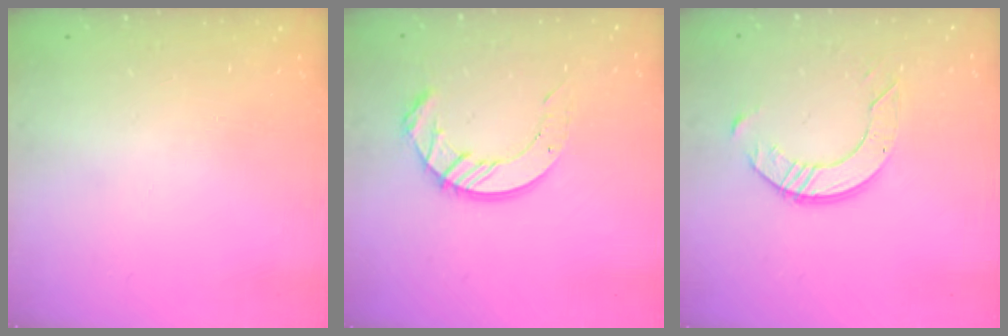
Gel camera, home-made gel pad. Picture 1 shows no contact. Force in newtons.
{"total": 10.2, "press": 10.1, "slide": 1.0}
{"total": 6.4, "press": 6.4, "slide": 0.6}